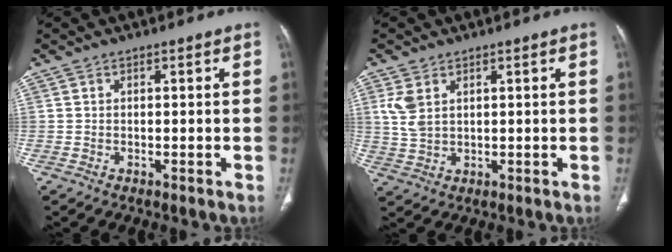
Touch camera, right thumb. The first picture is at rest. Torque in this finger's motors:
{"motor_torque": [-0.52, 0.12, 0.25, 0.29, 0.06]}